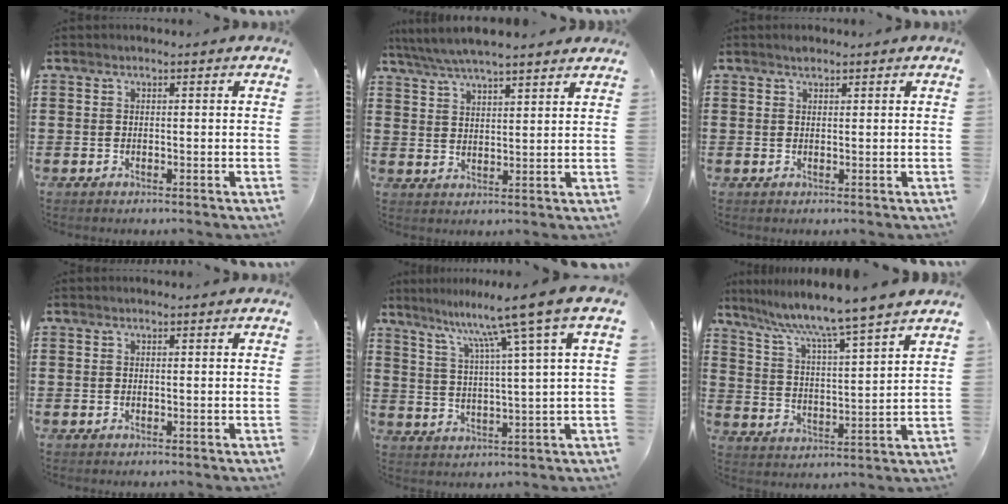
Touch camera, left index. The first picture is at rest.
{"total": 5.2, "force": [4.8, 0.6, 1.9], "torque": [-0.053, -0.014, 0.085]}
{"total": 1.3, "force": [1.0, 0.6, 0.5], "torque": [-0.013, 0.002, 0.020]}
{"total": 0.0}
{"total": 9.6, "force": [6.8, -1.9, 6.5], "torque": [-0.140, -0.035, 0.102]}
{"total": 6.8, "force": [5.8, -1.3, 3.2], "torque": [-0.087, -0.044, 0.090]}